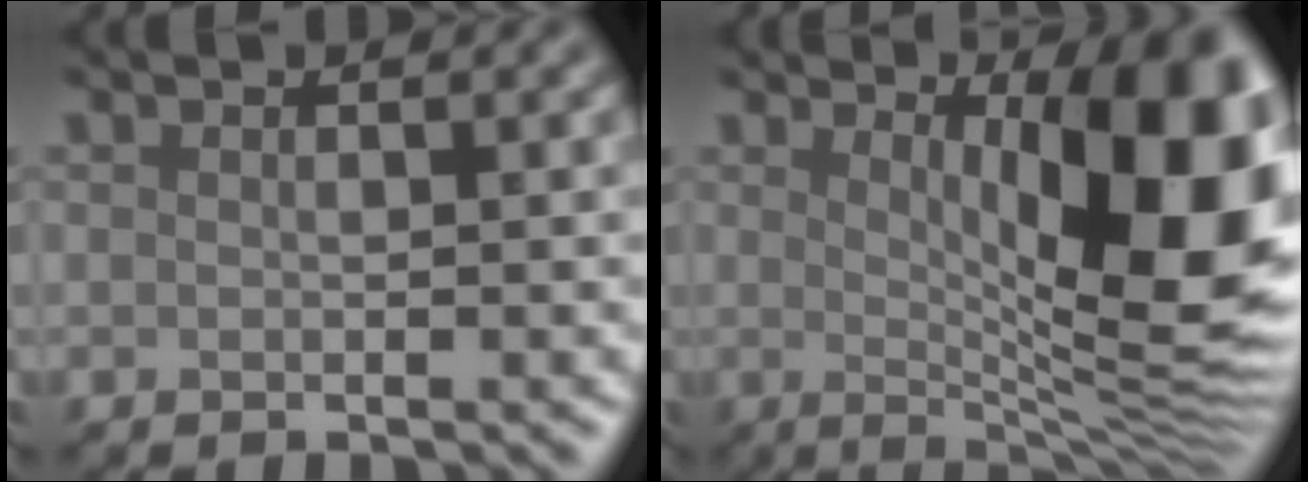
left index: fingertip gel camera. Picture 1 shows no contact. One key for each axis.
{"total": 13.0, "fx": 1.9, "fy": 3.9, "fz": 12.3, "tx": -0.128, "ty": -0.006, "tz": 0.032}